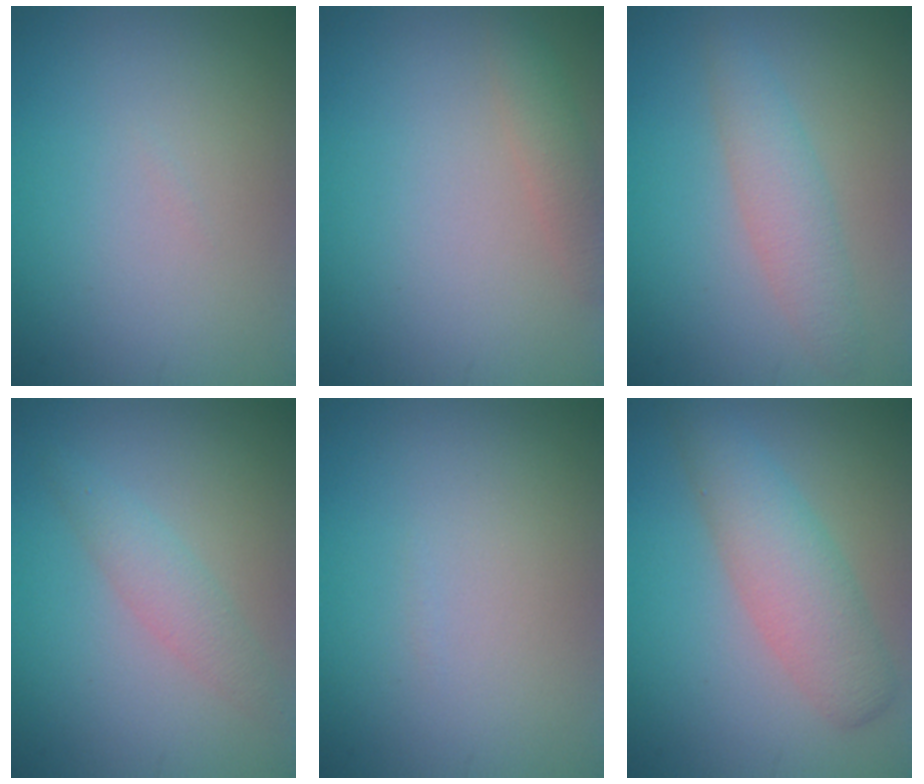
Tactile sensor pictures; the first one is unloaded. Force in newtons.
{"total": 1.9, "press": 1.9, "slide": 0.1}
{"total": 2.9, "press": 2.9, "slide": 0.1}
{"total": 2.2, "press": 2.2, "slide": 0.2}
{"total": 0.0}
{"total": 4.7, "press": 4.7, "slide": 0.2}